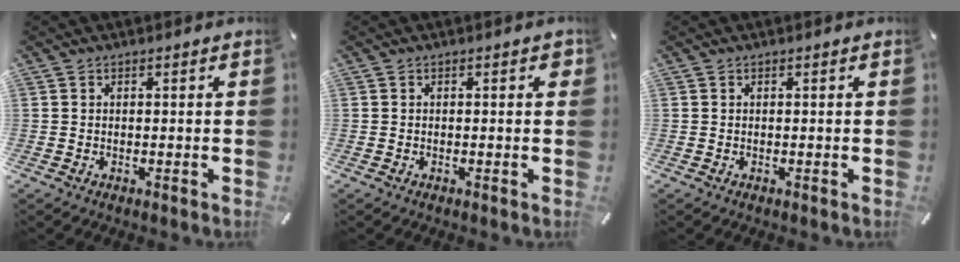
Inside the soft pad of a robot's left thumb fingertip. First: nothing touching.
{"total": 1.4, "force": [0.0, 0.7, 1.2], "torque": [-0.014, 0.001, -0.004]}
{"total": 0.0}